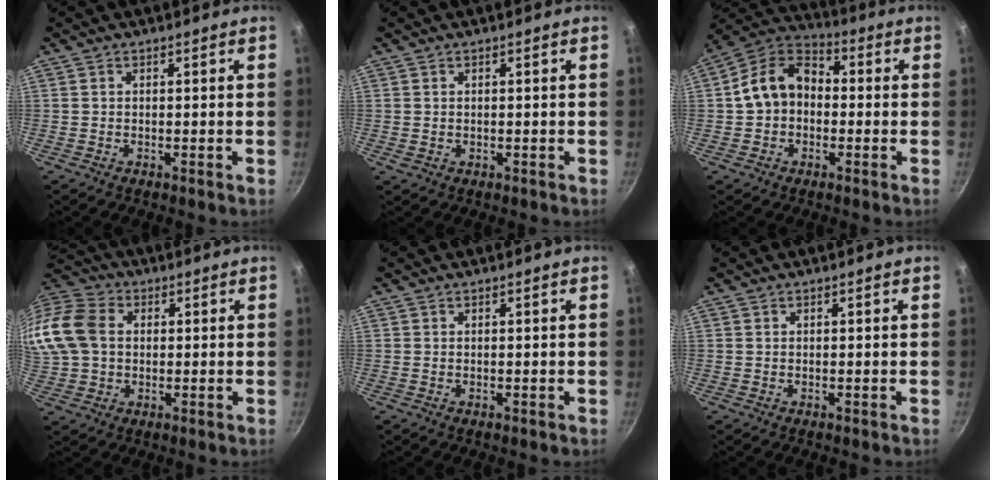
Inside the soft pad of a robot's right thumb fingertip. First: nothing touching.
{"total": 0.7, "force": [0.0, 0.6, 0.3], "torque": [-0.003, 0.001, 0.000]}
{"total": 11.2, "force": [-0.5, 8.6, 7.2], "torque": [-0.097, 0.044, -0.027]}
{"total": 18.6, "force": [2.3, 14.6, 11.3], "torque": [-0.264, 0.036, 0.032]}
{"total": 0.0}
{"total": 0.0}